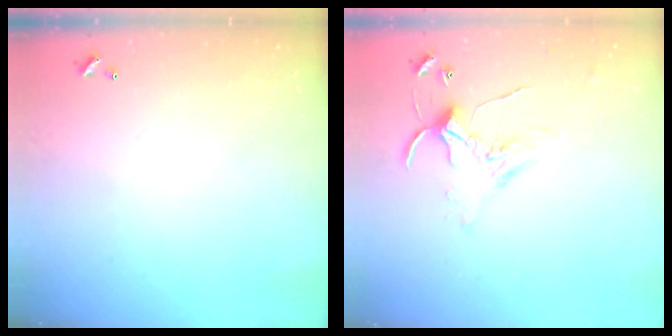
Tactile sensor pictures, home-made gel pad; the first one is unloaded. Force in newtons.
{"total": 1.9, "press": 1.9, "slide": 0.6}